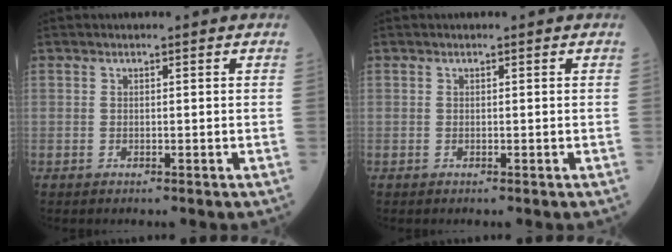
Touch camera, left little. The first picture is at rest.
{"total": 0.0}